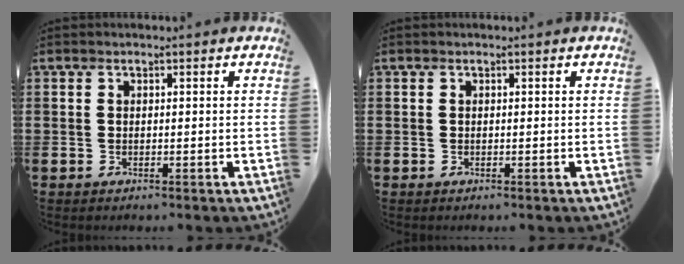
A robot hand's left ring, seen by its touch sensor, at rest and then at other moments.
{"total": 0.0}